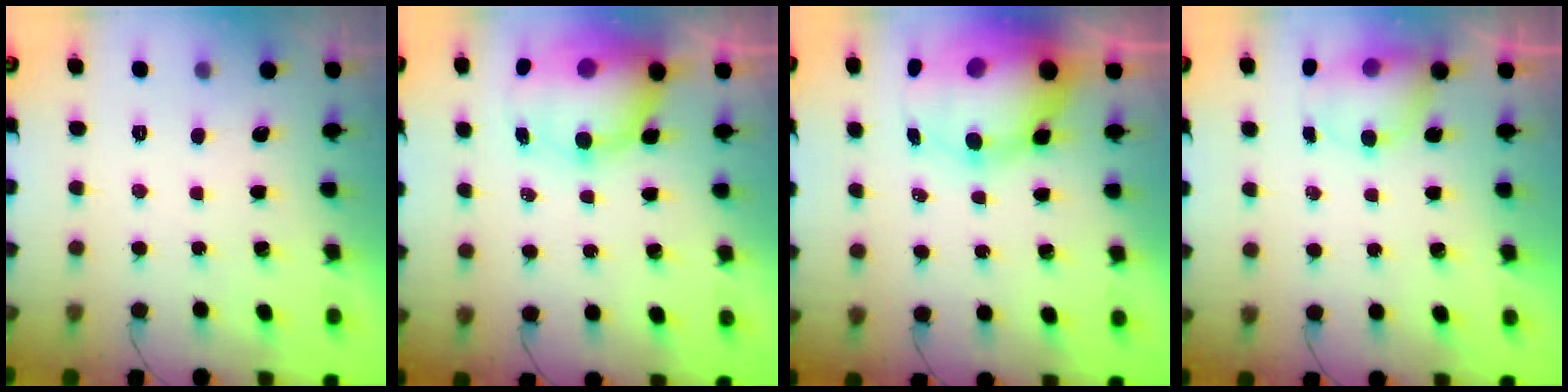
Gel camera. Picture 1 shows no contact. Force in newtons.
{"total": 10.9, "press": 10.7, "slide": 2.1}
{"total": 12.3, "press": 11.9, "slide": 2.9}
{"total": 5.2, "press": 5.2, "slide": 0.5}